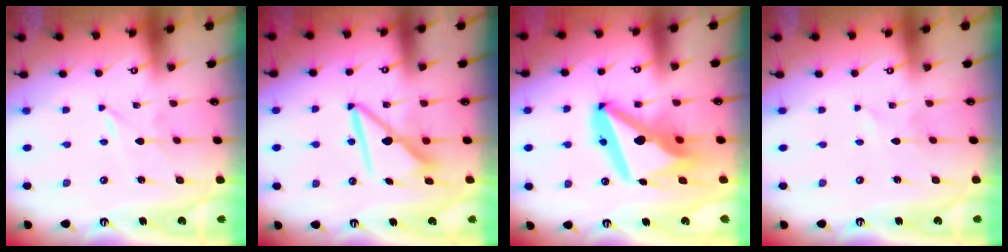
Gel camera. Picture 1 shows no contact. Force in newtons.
{"total": 9.9, "press": 9.9, "slide": 0.7}
{"total": 18.0, "press": 17.9, "slide": 1.9}
{"total": 0.7, "press": 0.6, "slide": 0.1}